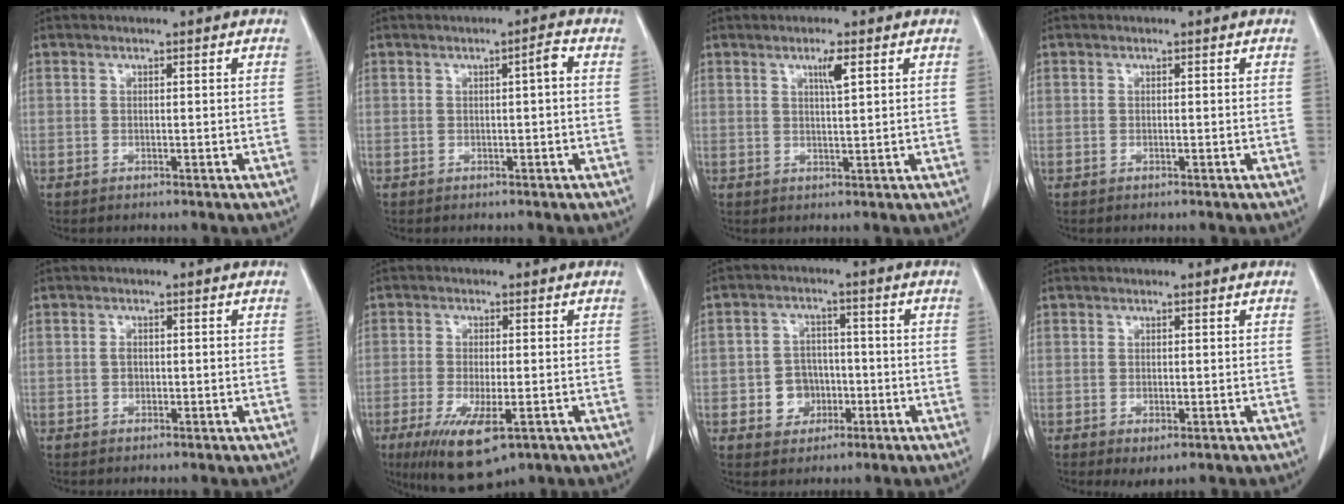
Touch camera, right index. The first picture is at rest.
{"total": 1.8, "force": [0.2, 0.1, 1.8], "torque": [-0.027, 0.005, 0.003]}
{"total": 2.7, "force": [1.3, 0.0, 2.4], "torque": [-0.043, -0.003, 0.022]}
{"total": 0.0}
{"total": 1.2, "force": [-0.1, 0.9, 0.7], "torque": [-0.011, 0.005, -0.001]}
{"total": 10.2, "force": [-5.2, 3.0, 8.2], "torque": [-0.145, -0.026, -0.080]}
{"total": 5.5, "force": [-1.6, 4.9, 2.0], "torque": [-0.031, 0.014, -0.019]}
{"total": 2.3, "force": [-1.1, 0.9, 1.8], "torque": [-0.026, -0.005, -0.009]}